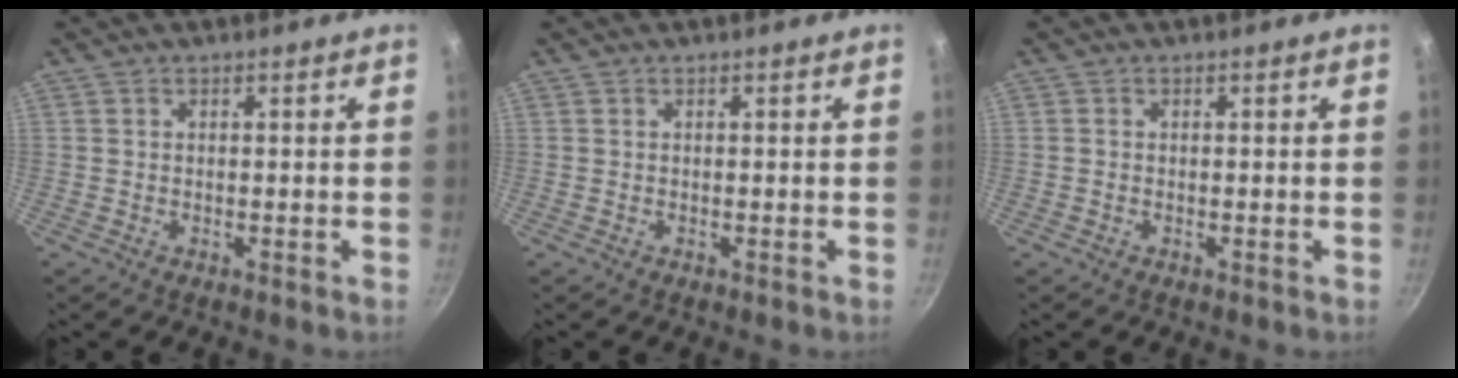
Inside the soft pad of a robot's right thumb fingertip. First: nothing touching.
{"total": 0.0}
{"total": 0.0}